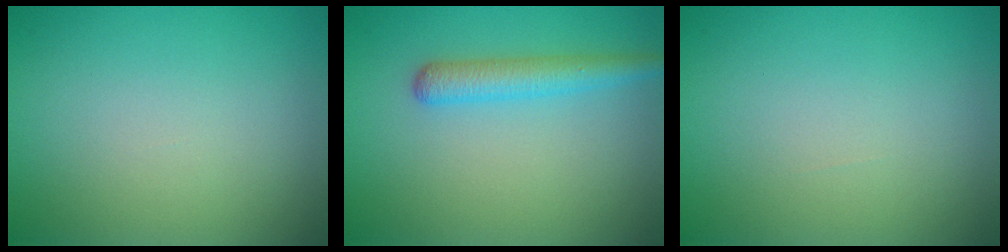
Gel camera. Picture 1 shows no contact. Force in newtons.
{"total": 2.8, "press": 2.8, "slide": 0.1}
{"total": 0.0}